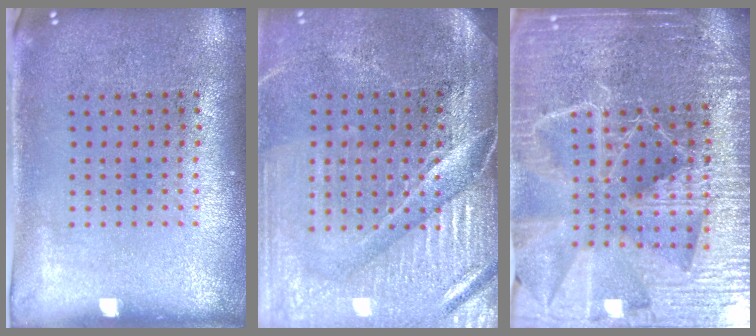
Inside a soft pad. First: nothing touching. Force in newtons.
{"total": 4.6, "press": 4.0, "slide": 2.1}
{"total": 5.7, "press": 5.1, "slide": 2.6}